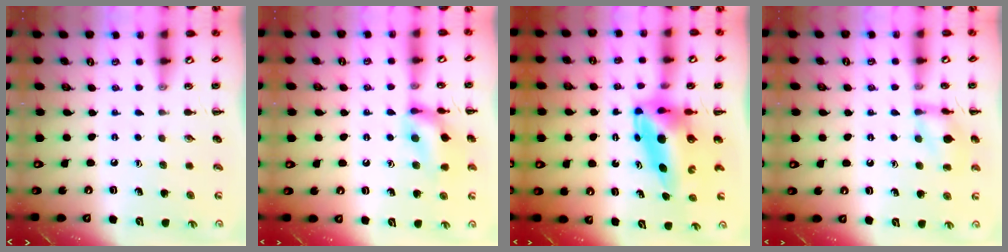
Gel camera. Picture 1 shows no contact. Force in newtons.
{"total": 12.9, "press": 12.9, "slide": 0.8}
{"total": 8.8, "press": 8.3, "slide": 2.9}
{"total": 10.8, "press": 10.8, "slide": 0.4}